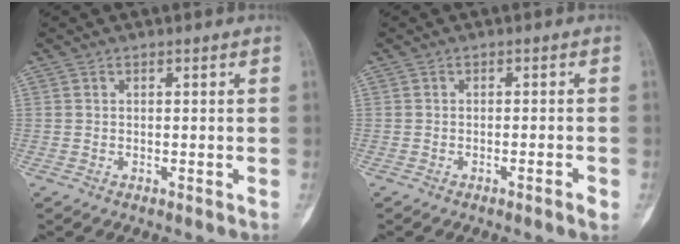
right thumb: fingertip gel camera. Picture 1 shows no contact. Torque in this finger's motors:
{"motor_torque": [-0.32, -0.38, -0.16, -0.21, -0.04]}